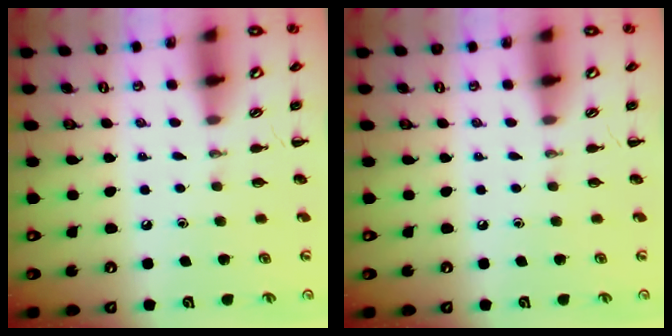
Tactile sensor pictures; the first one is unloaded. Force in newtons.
{"total": 0.0}